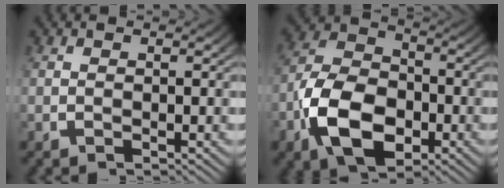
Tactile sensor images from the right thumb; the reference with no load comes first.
{"total": 11.4, "force": [-3.4, 7.7, 7.7], "torque": [-0.167, -0.029, -0.050]}